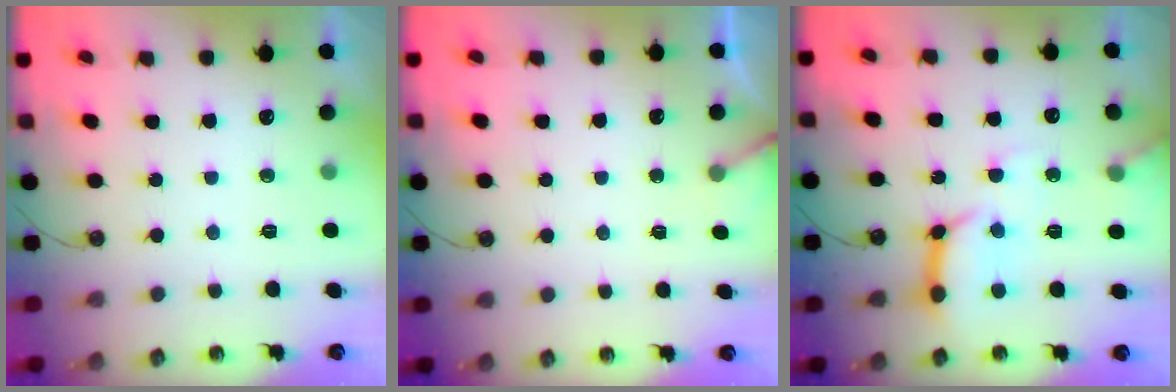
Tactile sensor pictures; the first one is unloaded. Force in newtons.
{"total": 4.4, "press": 4.3, "slide": 0.3}
{"total": 12.4, "press": 12.4, "slide": 0.8}